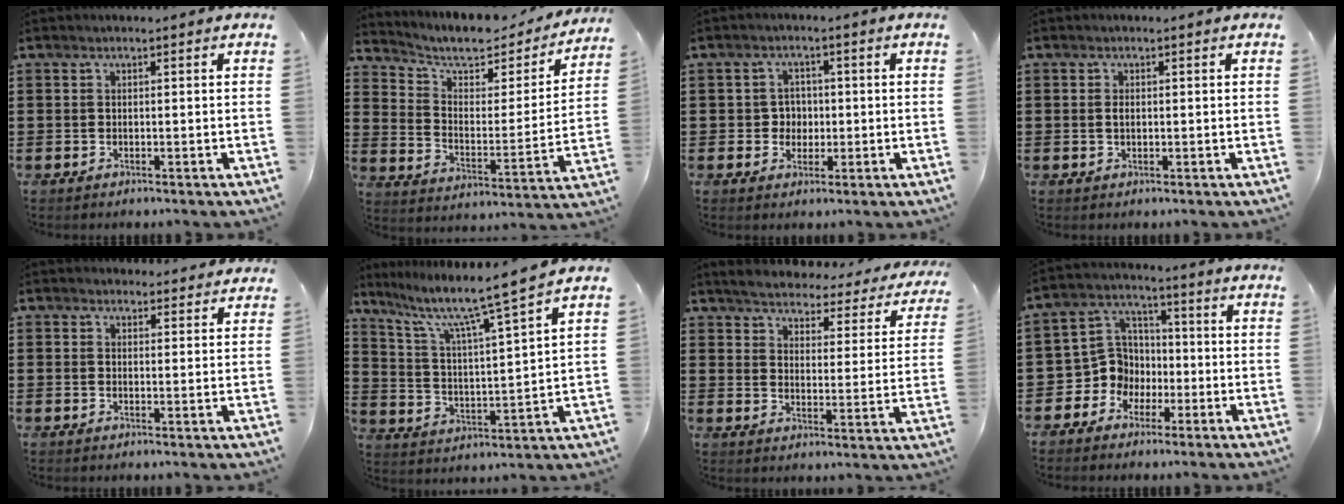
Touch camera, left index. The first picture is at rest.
{"total": 6.9, "force": [5.8, 2.2, 3.0], "torque": [-0.078, -0.036, 0.096]}
{"total": 3.1, "force": [-0.1, 2.8, 1.2], "torque": [-0.028, 0.003, -0.008]}
{"total": 1.1, "force": [0.1, 0.5, 1.0], "torque": [-0.021, 0.003, 0.001]}
{"total": 2.7, "force": [2.6, 0.6, 0.0], "torque": [0.000, -0.009, 0.048]}
{"total": 7.7, "force": [5.9, -0.1, 4.9], "torque": [-0.121, -0.042, 0.089]}
{"total": 3.6, "force": [3.6, 0.1, 0.5], "torque": [-0.035, -0.033, 0.055]}
{"total": 7.6, "force": [-1.6, 7.1, 2.3], "torque": [-0.095, -0.001, -0.034]}